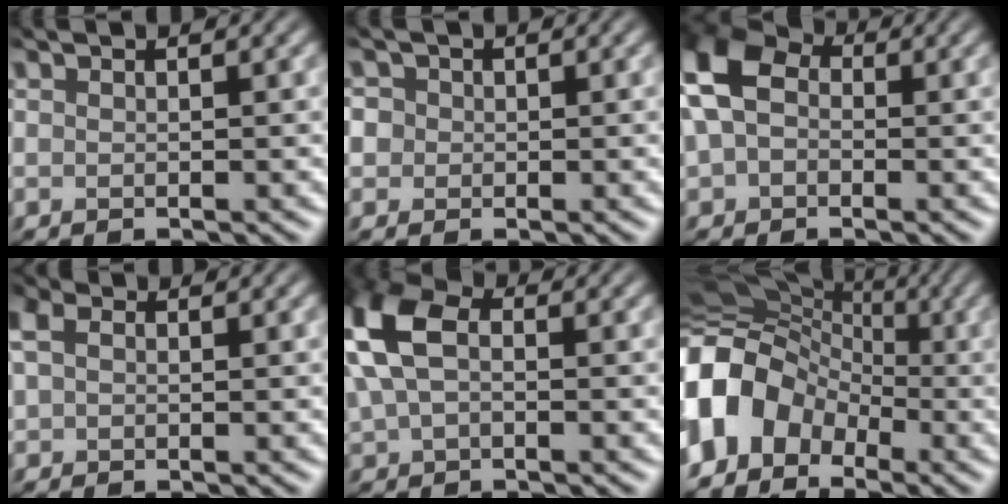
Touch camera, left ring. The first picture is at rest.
{"total": 1.5, "force": [0.0, 1.5, 0.2], "torque": [-0.016, 0.003, 0.010]}
{"total": 8.1, "force": [1.2, 6.1, 5.1], "torque": [-0.129, 0.022, 0.025]}
{"total": 2.5, "force": [0.7, 2.0, 1.4], "torque": [-0.042, 0.009, 0.017]}
{"total": 7.0, "force": [1.1, 4.8, 5.0], "torque": [-0.143, 0.016, 0.023]}
{"total": 8.8, "force": [-3.9, 6.9, 3.8], "torque": [-0.083, 0.014, -0.083]}